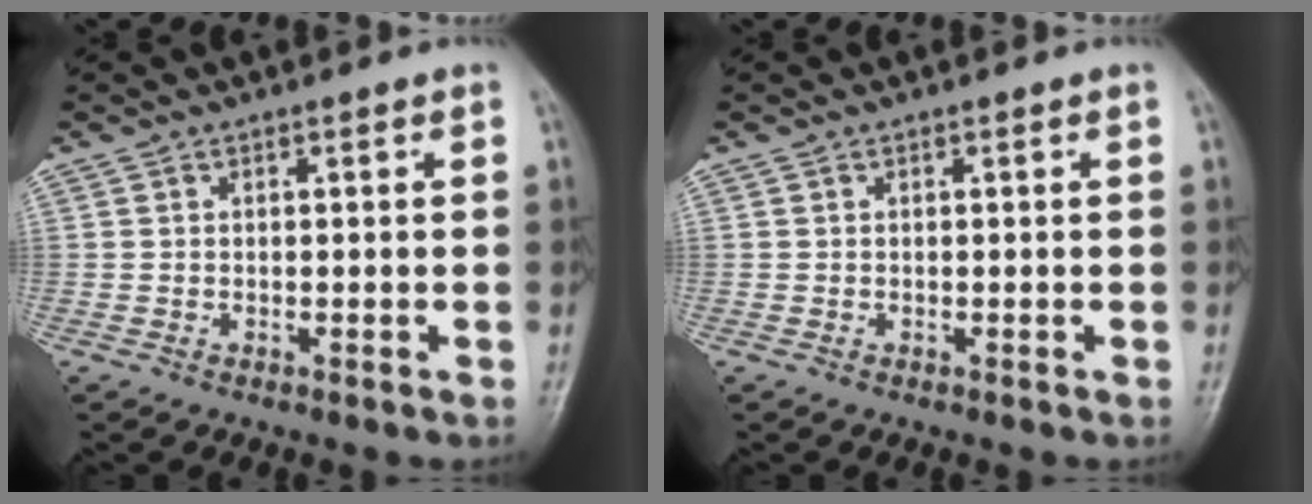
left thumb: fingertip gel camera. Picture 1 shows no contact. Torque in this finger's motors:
{"motor_torque": [0.03, 0.05, -0.04, -0.03, 0.00]}